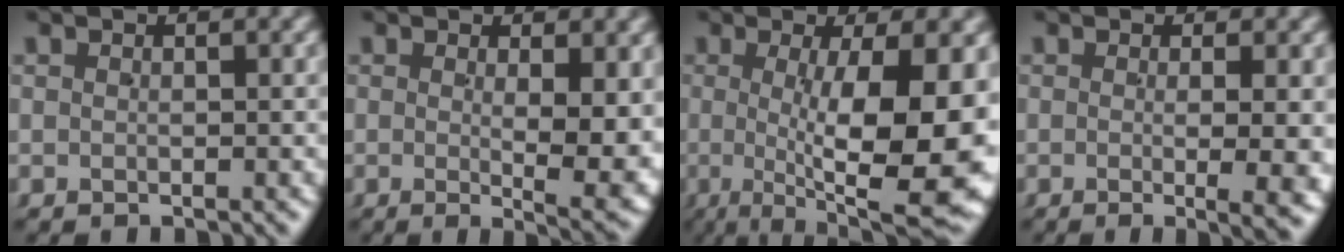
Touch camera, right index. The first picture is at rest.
{"total": 5.8, "force": [-0.2, 0.6, 5.8], "torque": [-0.065, -0.009, 0.000]}
{"total": 13.0, "force": [-0.5, 3.7, 12.4], "torque": [-0.160, -0.004, 0.005]}
{"total": 4.9, "force": [-1.2, 0.2, 4.7], "torque": [-0.050, -0.005, -0.018]}